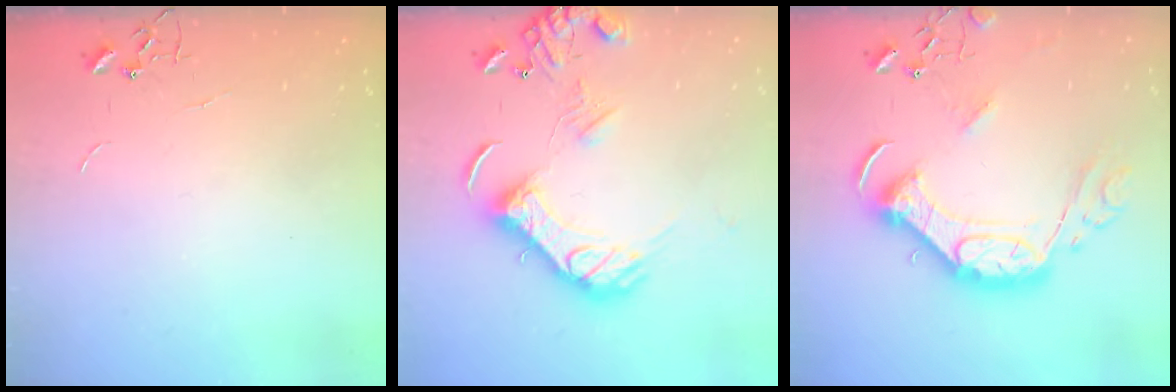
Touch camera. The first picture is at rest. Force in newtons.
{"total": 15.7, "press": 15.6, "slide": 1.9}
{"total": 18.6, "press": 18.6, "slide": 1.1}